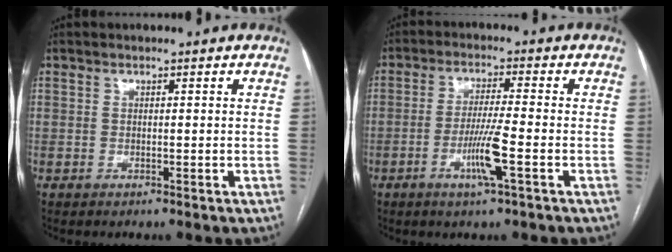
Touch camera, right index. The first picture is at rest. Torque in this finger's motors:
{"motor_torque": [0.11, 0.14, 0.10, 0.03]}